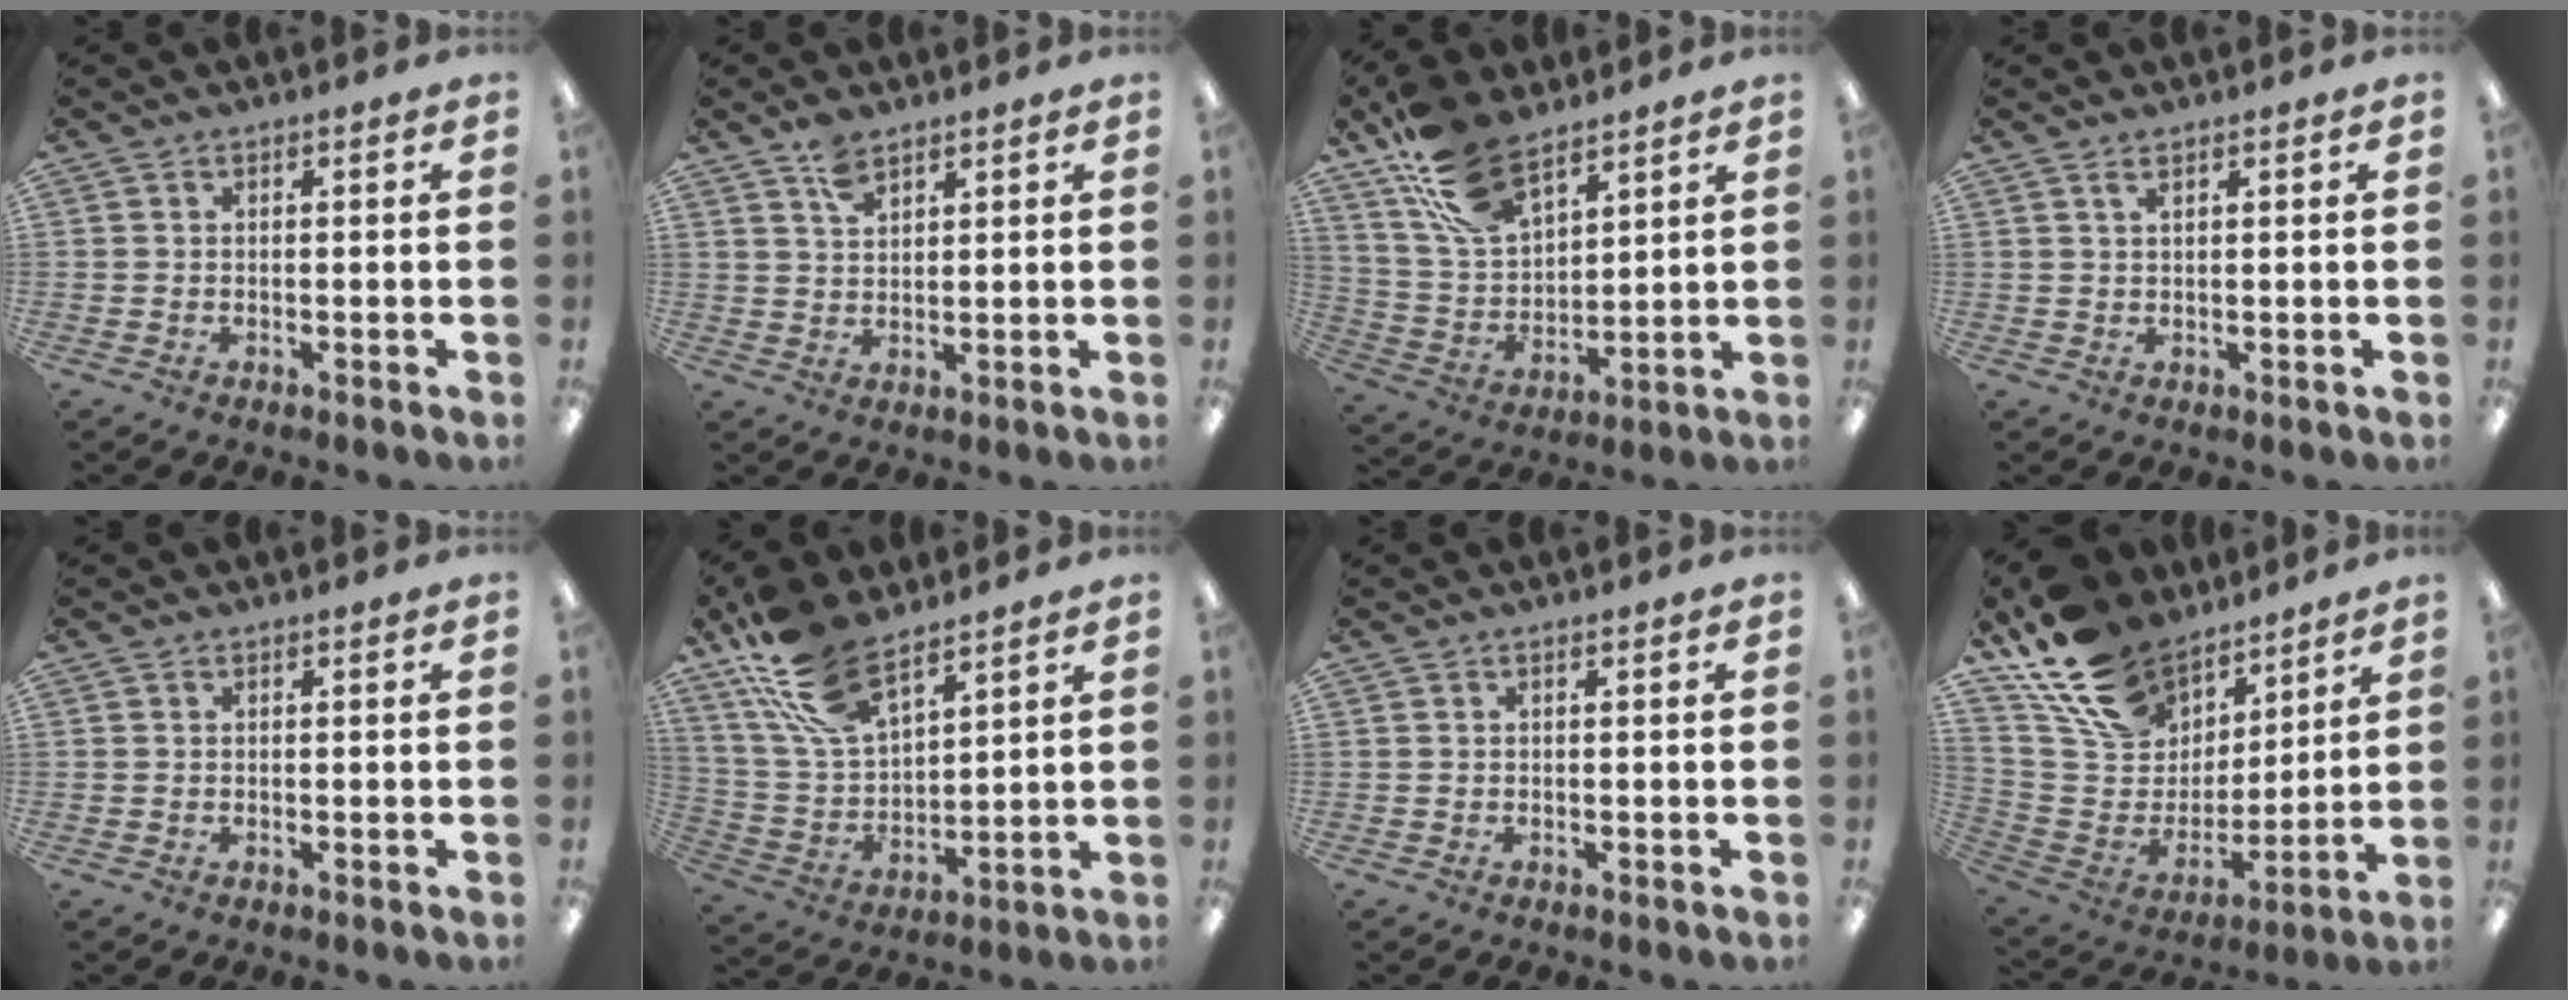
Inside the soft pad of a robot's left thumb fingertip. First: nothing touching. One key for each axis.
{"total": 4.7, "fx": 3.5, "fy": 2.1, "fz": 2.3, "tx": -0.038, "ty": -0.014, "tz": 0.063}
{"total": 16.7, "fx": 11.4, "fy": 8.5, "fz": 8.7, "tx": -0.178, "ty": -0.042, "tz": 0.216}
{"total": 1.5, "fx": 1.2, "fy": 0.4, "fz": 0.9, "tx": -0.020, "ty": 0.001, "tz": 0.021}
{"total": 0.0}
{"total": 17.1, "fx": 11.8, "fy": 7.9, "fz": 9.6, "tx": -0.216, "ty": -0.040, "tz": 0.220}
{"total": 0.0}
{"total": 20.2, "fx": 14.2, "fy": 12.0, "fz": 8.0, "tx": -0.165, "ty": -0.080, "tz": 0.268}